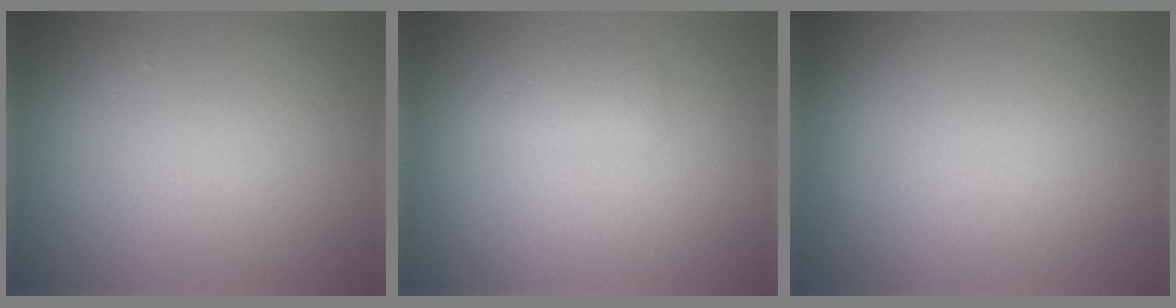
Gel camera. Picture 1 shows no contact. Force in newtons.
{"total": 1.2, "press": 1.2, "slide": 0.0}
{"total": 0.0}